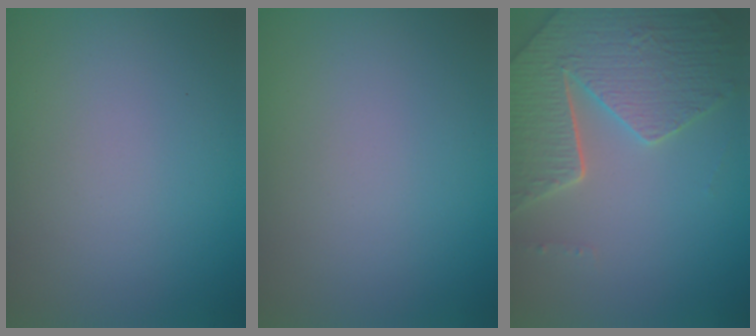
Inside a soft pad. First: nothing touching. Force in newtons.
{"total": 0.0}
{"total": 7.6, "press": 5.7, "slide": 5.1}